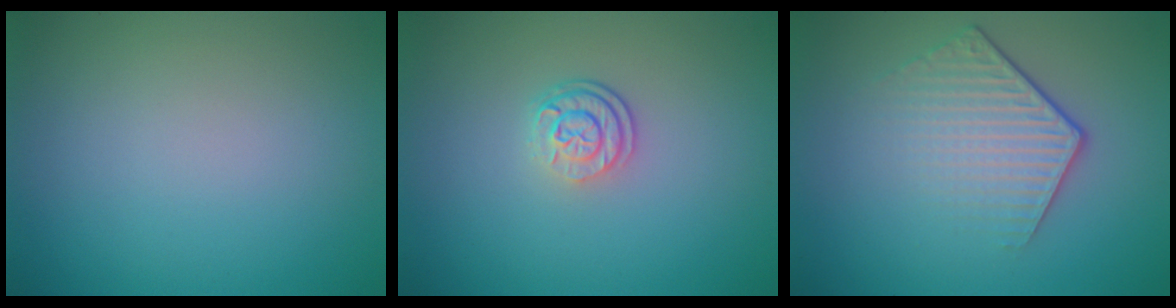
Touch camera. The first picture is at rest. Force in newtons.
{"total": 2.7, "press": 2.0, "slide": 1.8}
{"total": 4.2, "press": 2.9, "slide": 3.0}